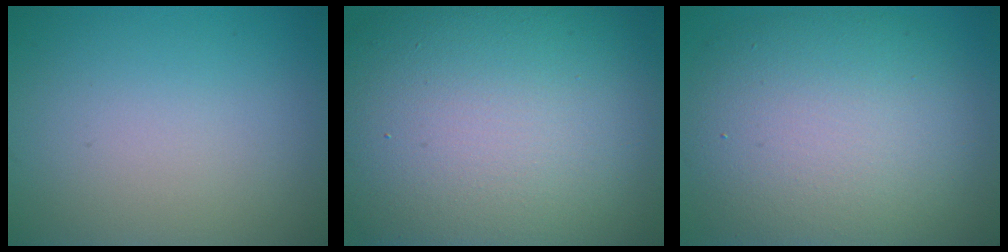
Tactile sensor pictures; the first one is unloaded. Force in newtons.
{"total": 18.8, "press": 18.8, "slide": 0.9}
{"total": 11.1, "press": 11.1, "slide": 0.7}